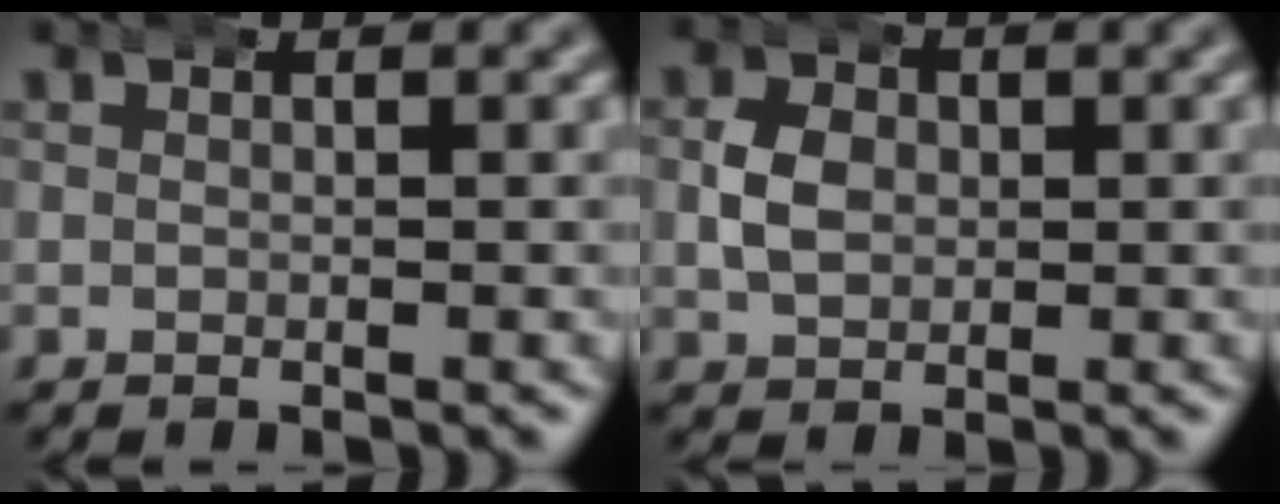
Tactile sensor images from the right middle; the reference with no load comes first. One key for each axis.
{"total": 2.7, "fx": 0.1, "fy": 2.2, "fz": 1.7, "tx": -0.032, "ty": 0.000, "tz": 0.006}